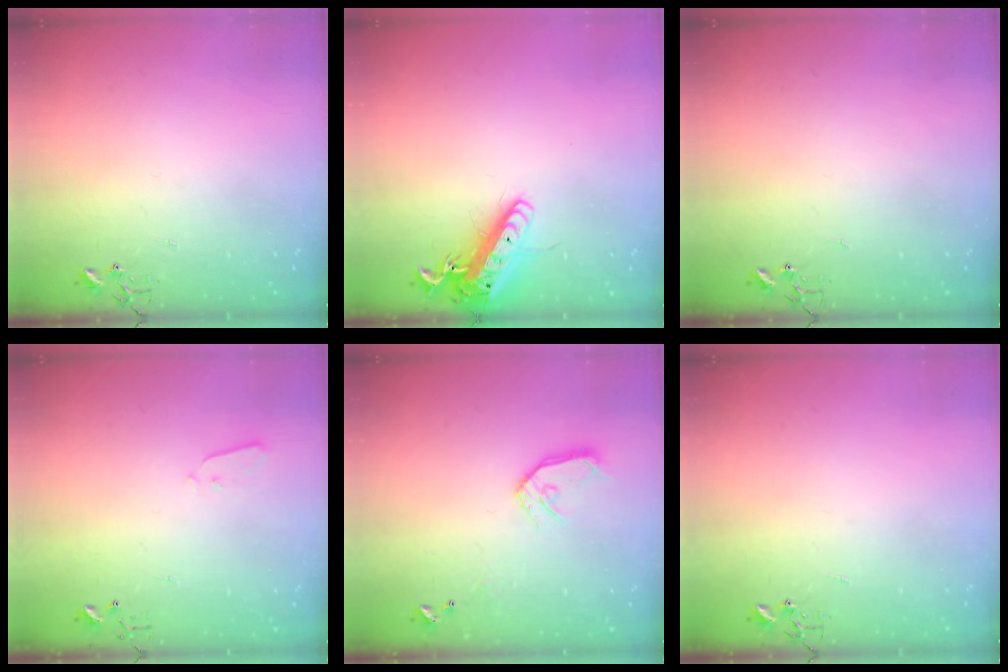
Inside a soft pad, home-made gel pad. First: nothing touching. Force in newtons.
{"total": 15.2, "press": 14.9, "slide": 3.0}
{"total": 0.0}
{"total": 3.1, "press": 3.0, "slide": 0.9}
{"total": 10.7, "press": 10.6, "slide": 1.0}
{"total": 0.0}